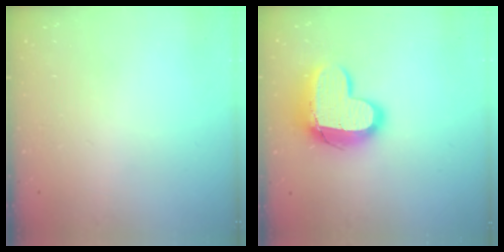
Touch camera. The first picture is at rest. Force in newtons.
{"total": 15.4, "press": 15.4, "slide": 1.1}